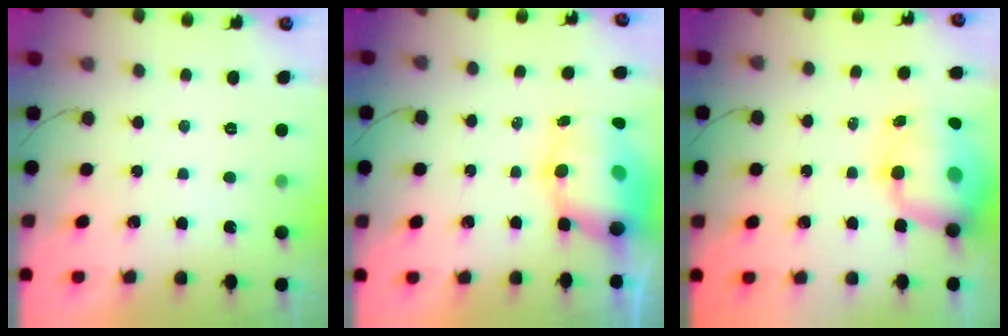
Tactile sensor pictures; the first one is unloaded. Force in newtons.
{"total": 9.5, "press": 9.2, "slide": 2.5}
{"total": 13.5, "press": 13.0, "slide": 3.5}